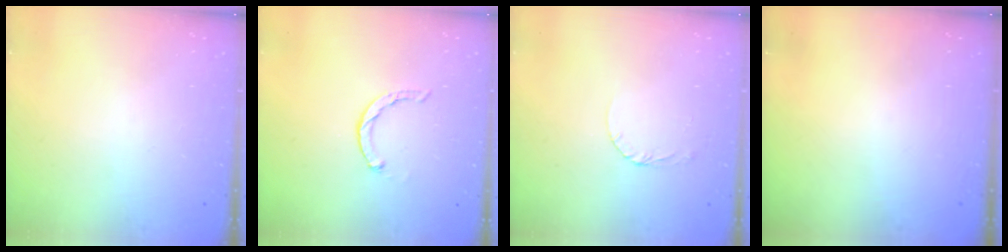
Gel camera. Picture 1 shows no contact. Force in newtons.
{"total": 1.1, "press": 1.1, "slide": 0.2}
{"total": 2.6, "press": 2.6, "slide": 0.1}
{"total": 0.0}